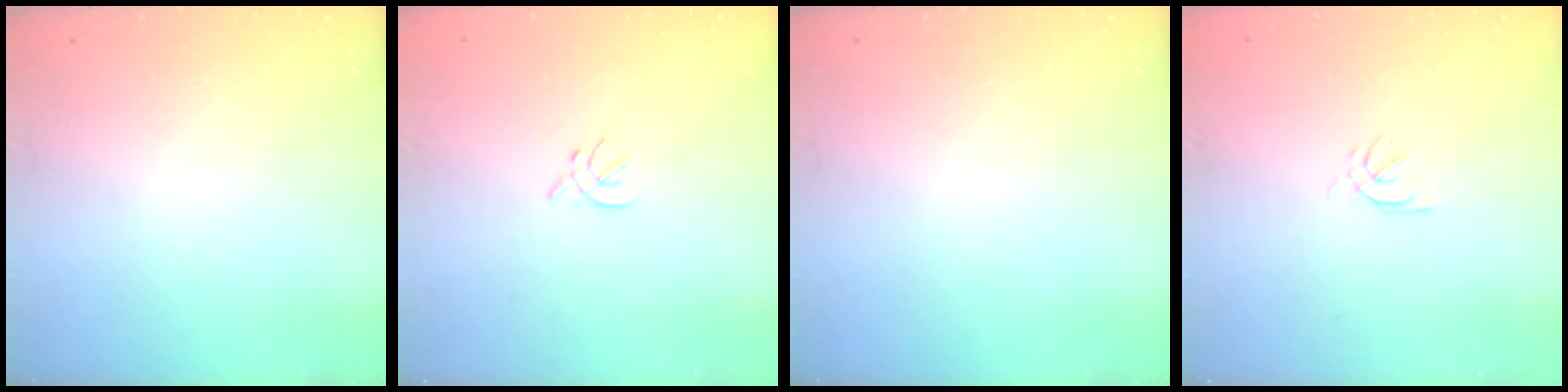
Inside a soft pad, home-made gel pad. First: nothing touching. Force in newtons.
{"total": 2.0, "press": 1.9, "slide": 0.5}
{"total": 0.0}
{"total": 2.2, "press": 2.1, "slide": 0.7}